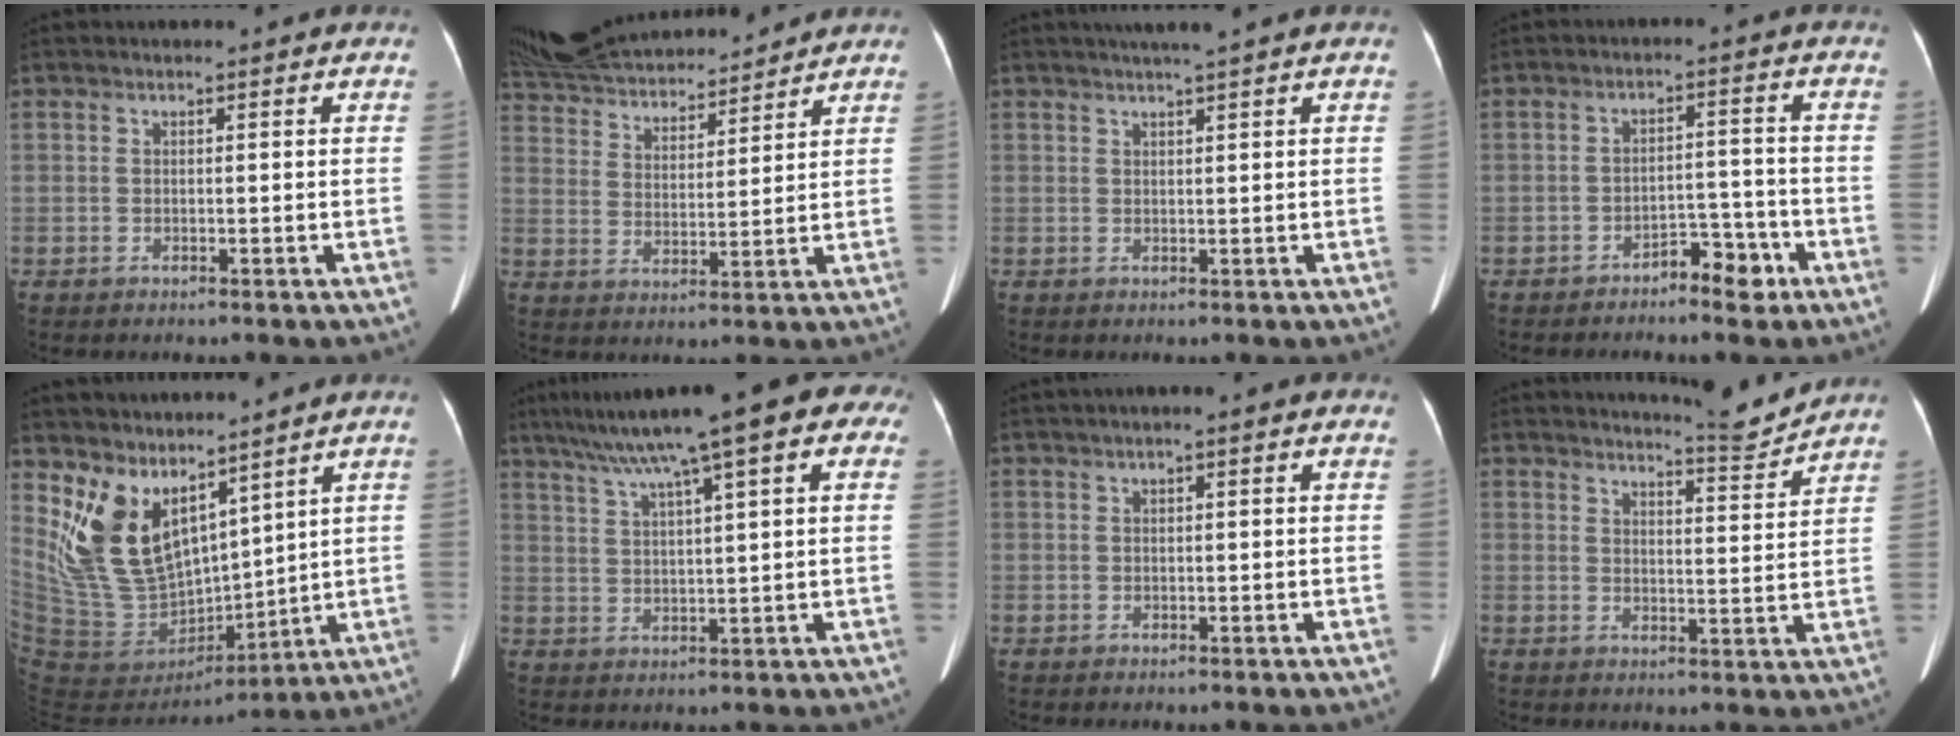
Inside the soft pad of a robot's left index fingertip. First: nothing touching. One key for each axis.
{"total": 19.6, "fx": 18.0, "fy": 4.3, "fz": 6.6, "tx": -0.140, "ty": 0.036, "tz": 0.293}
{"total": 3.2, "fx": 2.5, "fy": -0.6, "fz": 1.9, "tx": -0.023, "ty": 0.014, "tz": 0.042}
{"total": 4.6, "fx": -3.5, "fy": 1.8, "fz": 2.4, "tx": -0.032, "ty": 0.013, "tz": -0.054}
{"total": 12.2, "fx": 8.9, "fy": 6.4, "fz": 5.4, "tx": -0.120, "ty": 0.002, "tz": 0.199}
{"total": 16.7, "fx": 10.0, "fy": 2.6, "fz": 13.1, "tx": -0.212, "ty": 0.055, "tz": 0.140}
{"total": 1.8, "fx": 0.5, "fy": 0.3, "fz": 1.7, "tx": -0.030, "ty": 0.010, "tz": 0.004}
{"total": 5.8, "fx": 5.7, "fy": -1.0, "fz": 0.4, "tx": -0.023, "ty": -0.027, "tz": 0.081}